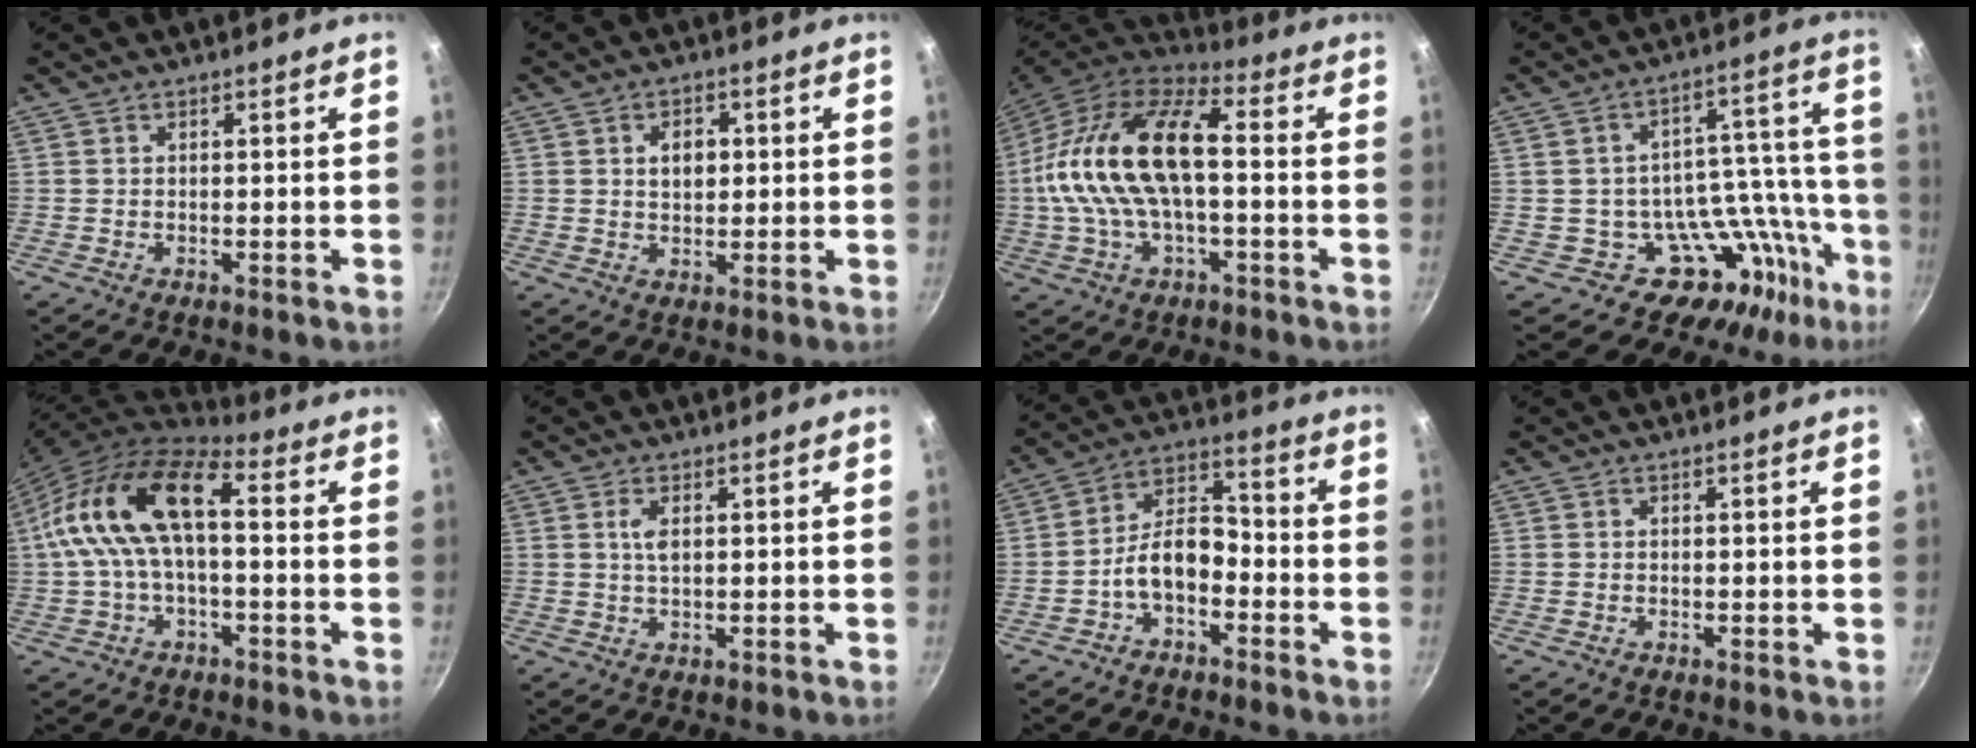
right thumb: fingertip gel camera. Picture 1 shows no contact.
{"total": 4.7, "force": [1.0, 3.2, 3.2], "torque": [-0.033, 0.001, 0.016]}
{"total": 21.0, "force": [0.1, 10.3, 18.3], "torque": [-0.338, 0.036, -0.011]}
{"total": 15.0, "force": [-9.0, 11.1, 4.8], "torque": [0.044, 0.102, -0.137]}
{"total": 16.3, "force": [0.7, 8.1, 14.2], "torque": [-0.258, 0.041, -0.001]}
{"total": 2.5, "force": [0.6, 1.0, 2.3], "torque": [-0.045, 0.001, 0.013]}
{"total": 9.0, "force": [-3.8, 5.3, 6.2], "torque": [-0.089, 0.058, -0.077]}
{"total": 0.0}